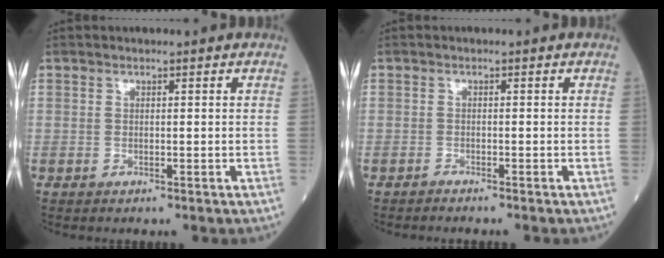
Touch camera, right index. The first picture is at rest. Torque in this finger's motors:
{"motor_torque": [0.03, 0.02, 0.04, -0.01]}